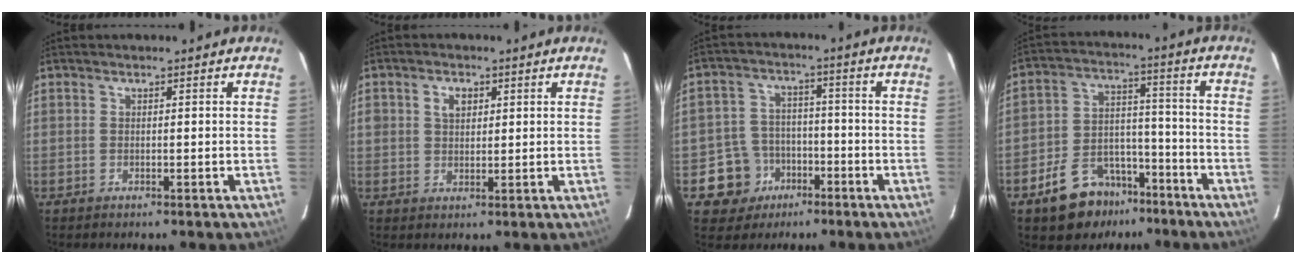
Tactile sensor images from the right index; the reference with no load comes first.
{"total": 3.4, "force": [1.2, 2.7, 1.8], "torque": [-0.027, 0.009, 0.022]}
{"total": 8.6, "force": [-4.1, 7.5, 0.9], "torque": [-0.041, 0.033, -0.055]}
{"total": 12.7, "force": [-8.8, 7.6, 5.1], "torque": [-0.108, 0.036, -0.122]}